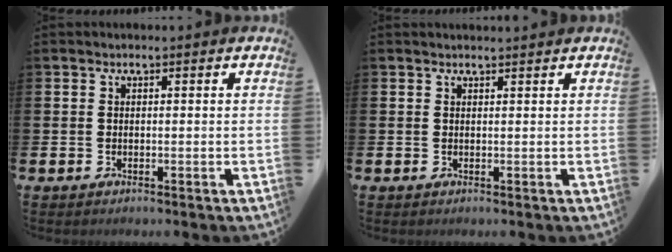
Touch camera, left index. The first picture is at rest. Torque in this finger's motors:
{"motor_torque": [-0.13, -1.35, 0.02, 0.00]}